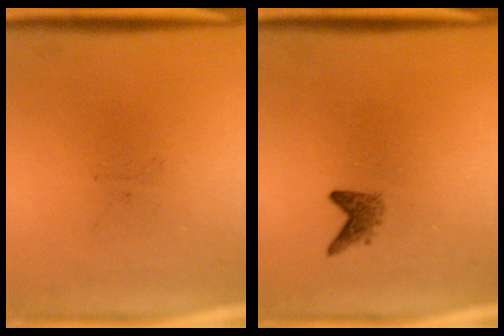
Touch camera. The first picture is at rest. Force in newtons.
{"total": 1.4}